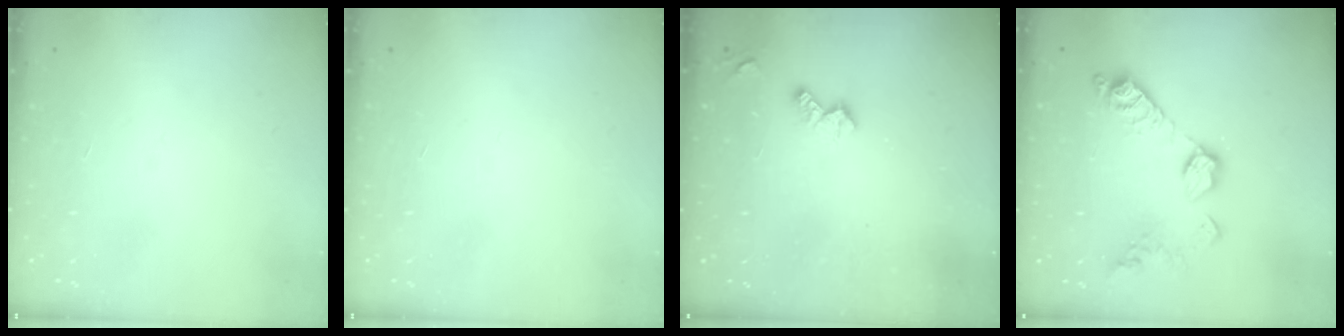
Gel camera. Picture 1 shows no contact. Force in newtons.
{"total": 0.0}
{"total": 4.9, "press": 4.9, "slide": 0.7}
{"total": 12.8, "press": 12.8, "slide": 0.8}